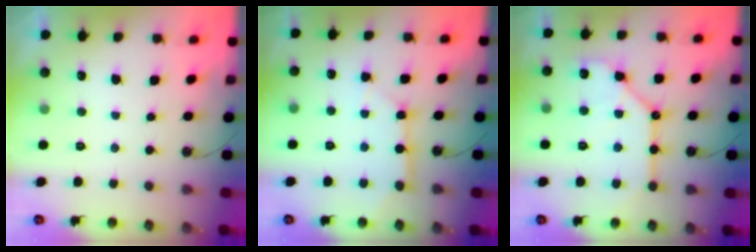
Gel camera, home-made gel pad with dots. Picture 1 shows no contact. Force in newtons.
{"total": 7.0, "press": 7.0, "slide": 0.8}
{"total": 12.4, "press": 12.3, "slide": 1.5}